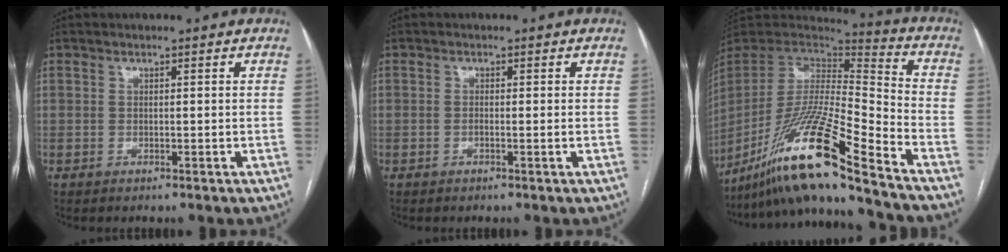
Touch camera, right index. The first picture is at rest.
{"total": 0.8, "force": [-0.3, 0.0, 0.8], "torque": [-0.012, 0.001, -0.004]}
{"total": 21.4, "force": [-15.7, -1.0, 14.5], "torque": [-0.306, -0.028, -0.298]}